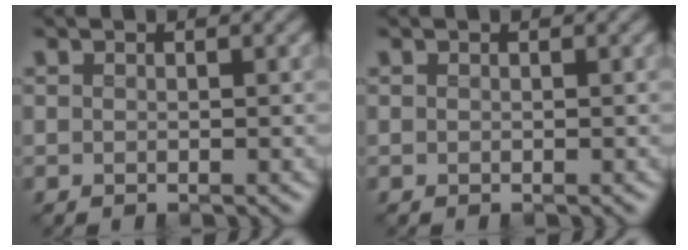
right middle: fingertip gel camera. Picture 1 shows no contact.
{"total": 0.0}